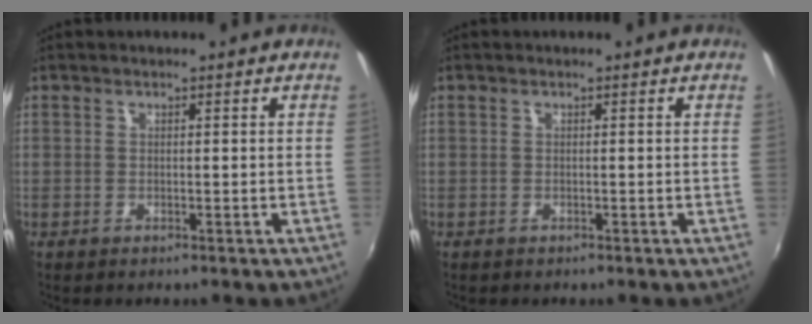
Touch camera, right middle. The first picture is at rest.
{"total": 0.0}